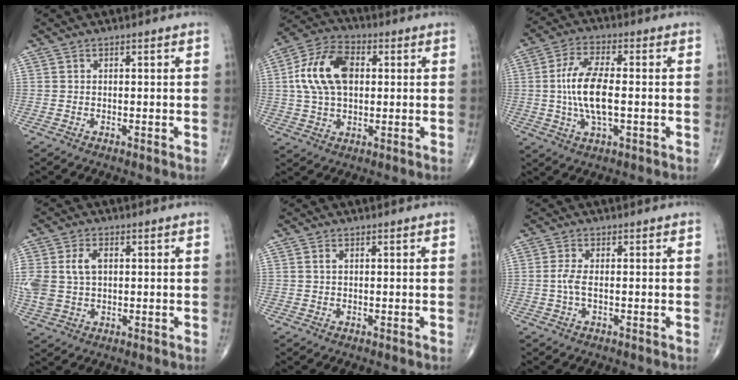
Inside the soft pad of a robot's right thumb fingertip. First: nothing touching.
{"total": 13.8, "force": [2.0, 8.5, 10.6], "torque": [-0.197, 0.018, 0.032]}
{"total": 11.0, "force": [-0.4, 4.5, 10.1], "torque": [-0.208, 0.006, -0.009]}
{"total": 9.6, "force": [1.4, 6.5, 7.0], "torque": [-0.169, 0.007, 0.037]}
{"total": 0.8, "force": [0.3, 0.4, 0.6], "torque": [-0.016, 0.005, 0.006]}
{"total": 2.5, "force": [-0.2, 0.8, 2.3], "torque": [-0.059, -0.002, -0.007]}